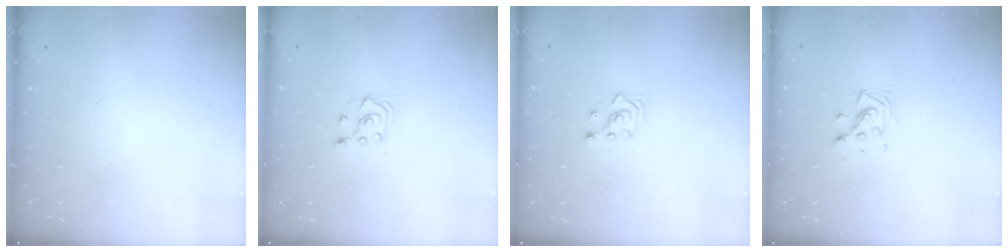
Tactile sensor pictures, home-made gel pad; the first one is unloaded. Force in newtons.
{"total": 2.9, "press": 2.7, "slide": 1.0}
{"total": 2.3, "press": 2.3, "slide": 0.3}
{"total": 6.7, "press": 6.3, "slide": 2.3}